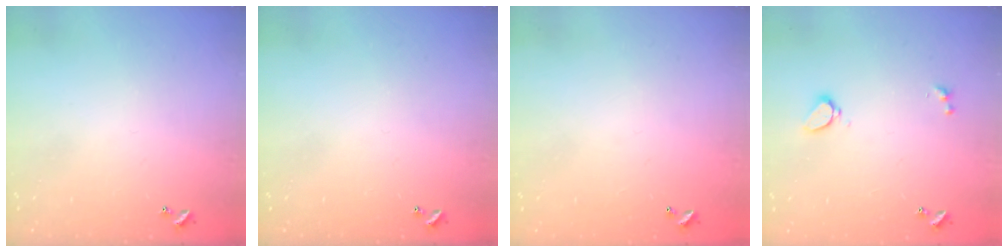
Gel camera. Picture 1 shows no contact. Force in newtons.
{"total": 0.0}
{"total": 2.9, "press": 2.9, "slide": 0.1}
{"total": 2.9, "press": 2.3, "slide": 1.9}